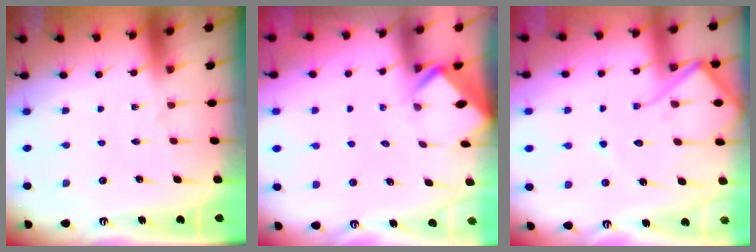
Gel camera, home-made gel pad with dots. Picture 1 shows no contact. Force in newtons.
{"total": 2.6, "press": 2.6, "slide": 0.1}
{"total": 10.9, "press": 10.9, "slide": 1.0}